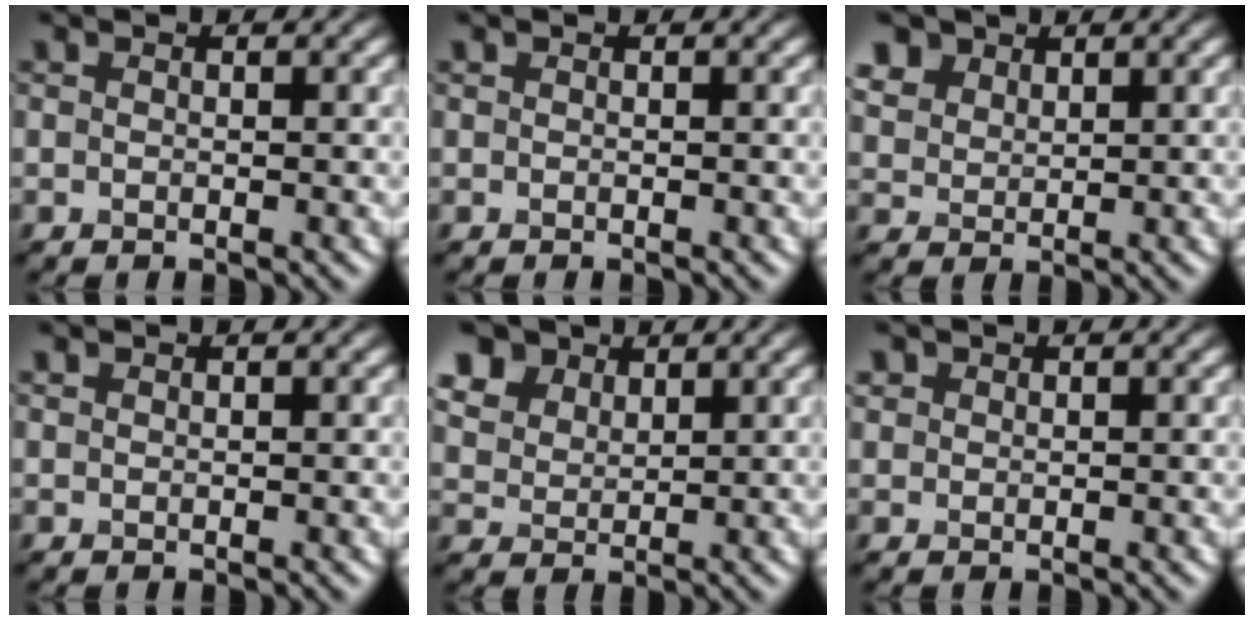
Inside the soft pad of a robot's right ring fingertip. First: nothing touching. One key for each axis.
{"total": 0.0}
{"total": 2.4, "fx": 2.0, "fy": 1.3, "fz": -0.2, "tx": -0.043, "ty": 0.002, "tz": 0.073}
{"total": 0.9, "fx": 0.0, "fy": -0.7, "fz": -0.6, "tx": -0.003, "ty": -0.004, "tz": 0.014}
{"total": 6.0, "fx": 4.6, "fy": 3.4, "fz": 1.6, "tx": -0.104, "ty": 0.011, "tz": 0.117}
{"total": 1.2, "fx": 0.0, "fy": -0.6, "fz": -1.0, "tx": -0.001, "ty": -0.003, "tz": 0.022}